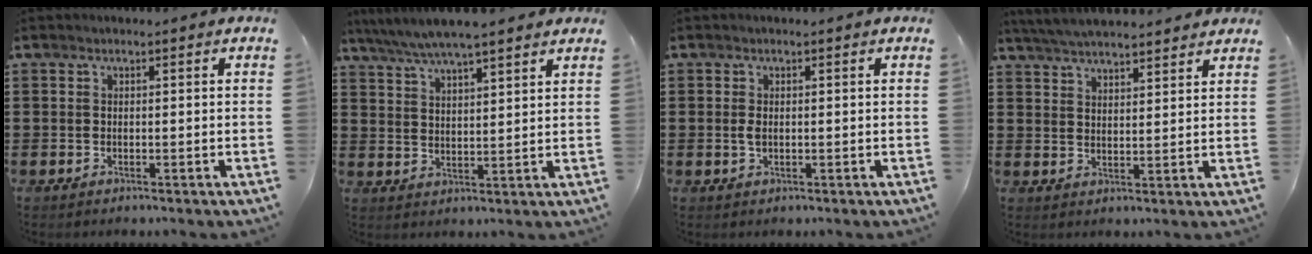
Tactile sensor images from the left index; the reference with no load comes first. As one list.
[{"total": 5.2, "force": [4.6, 0.3, 2.3], "torque": [-0.059, -0.015, 0.081]}, {"total": 1.5, "force": [0.1, 0.7, 1.3], "torque": [-0.027, 0.002, 0.000]}, {"total": 5.0, "force": [4.8, 0.2, 1.2], "torque": [-0.037, -0.015, 0.088]}]